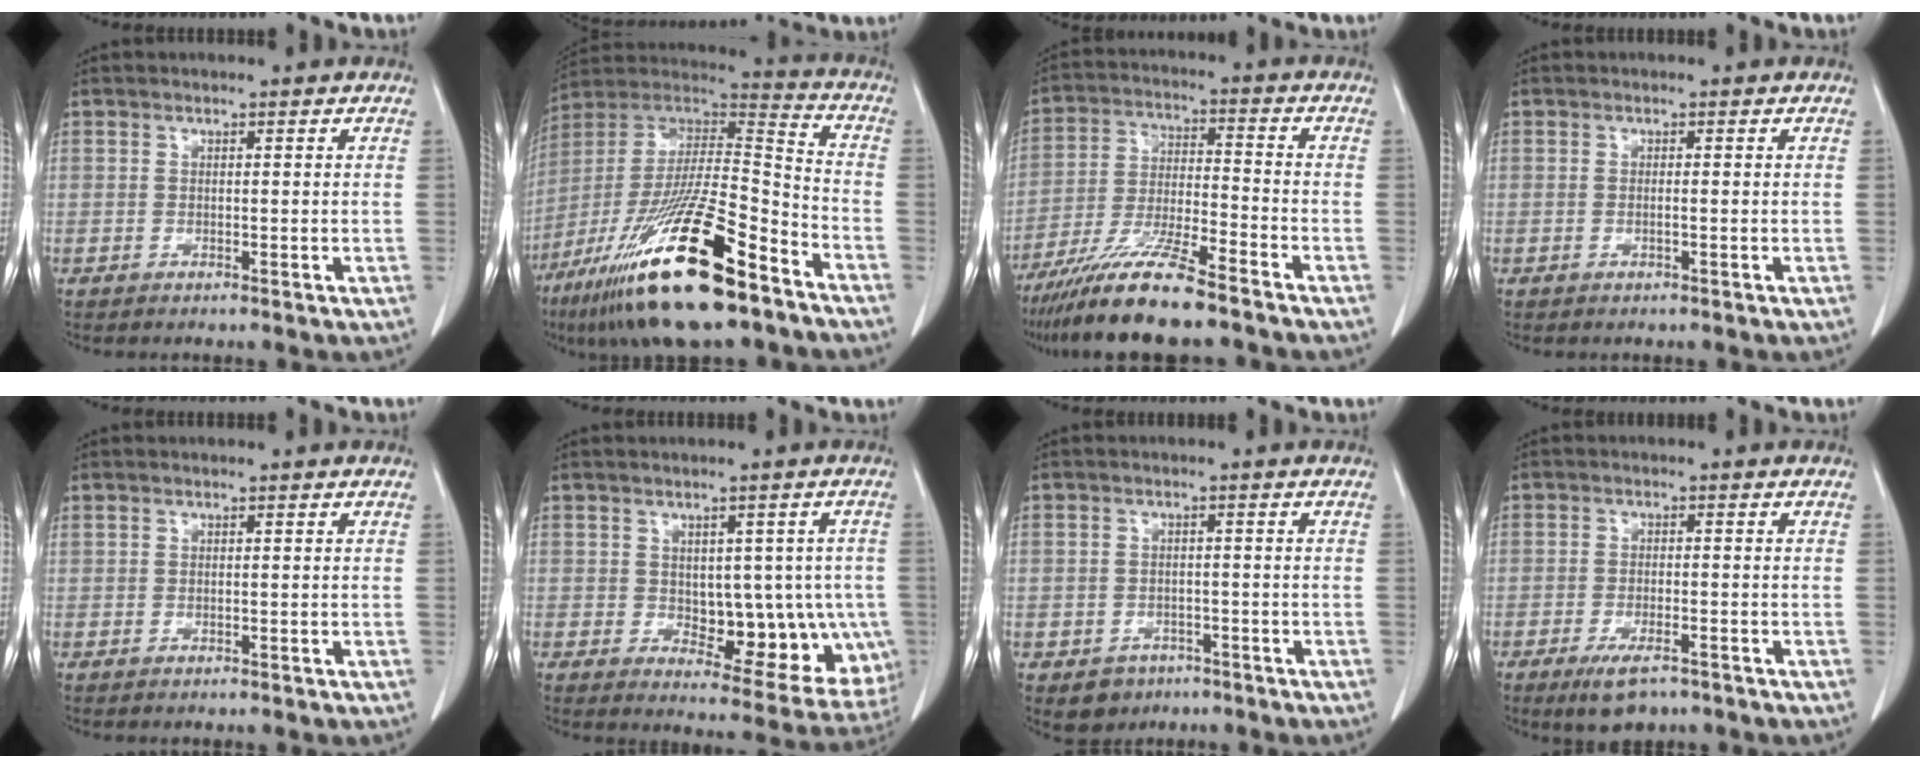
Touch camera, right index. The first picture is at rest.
{"total": 26.0, "force": [-15.8, 4.0, 20.2], "torque": [-0.375, -0.038, -0.282]}
{"total": 12.7, "force": [-9.9, 0.5, 7.9], "torque": [-0.150, -0.024, -0.178]}
{"total": 0.5, "force": [-0.1, 0.0, 0.5], "torque": [-0.009, 0.001, -0.003]}
{"total": 0.0}
{"total": 12.1, "force": [-1.4, 6.8, 9.9], "torque": [-0.103, 0.010, 0.000]}
{"total": 3.9, "force": [-2.1, 3.2, 0.7], "torque": [-0.006, 0.009, -0.022]}
{"total": 5.3, "force": [-3.5, 1.6, 3.6], "torque": [-0.064, -0.008, -0.051]}